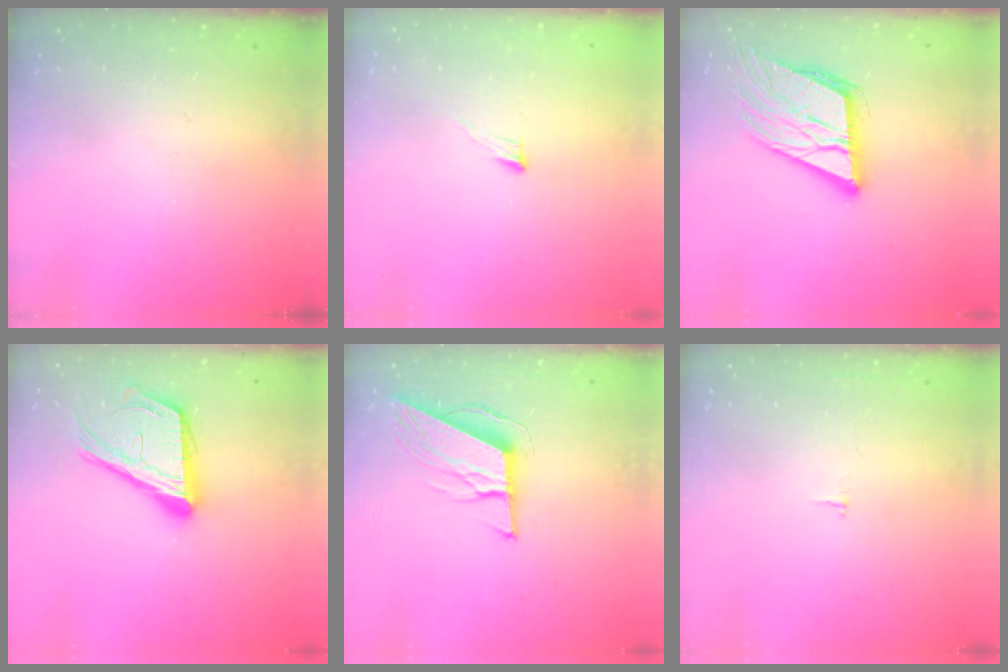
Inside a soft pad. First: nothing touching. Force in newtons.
{"total": 3.7, "press": 3.7, "slide": 0.3}
{"total": 16.2, "press": 15.9, "slide": 2.9}
{"total": 19.7, "press": 19.6, "slide": 2.3}
{"total": 9.7, "press": 9.5, "slide": 1.9}
{"total": 1.8, "press": 1.8, "slide": 0.1}